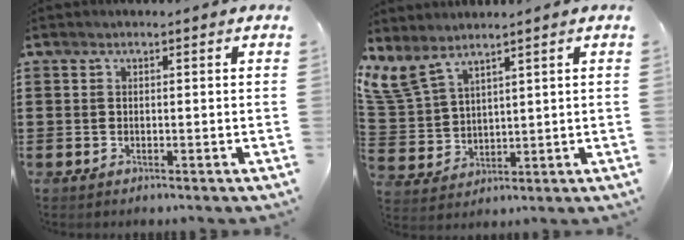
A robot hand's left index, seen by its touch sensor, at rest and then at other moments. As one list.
[{"total": 5.6, "force": [4.2, 2.1, 3.1], "torque": [-0.084, -0.018, 0.075]}]